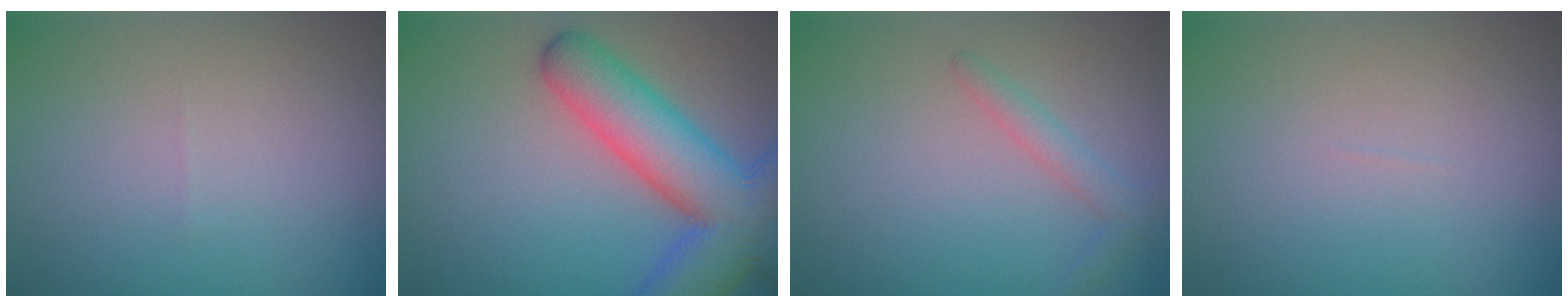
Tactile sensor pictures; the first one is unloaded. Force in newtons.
{"total": 10.2, "press": 10.2, "slide": 0.4}
{"total": 1.6, "press": 1.6, "slide": 0.1}
{"total": 0.0}